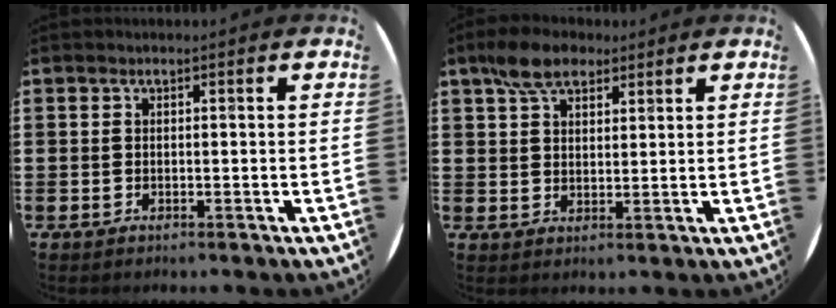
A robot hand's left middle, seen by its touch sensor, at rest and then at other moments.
{"total": 5.9, "force": [4.4, 3.0, 2.5], "torque": [-0.054, 0.005, 0.082]}